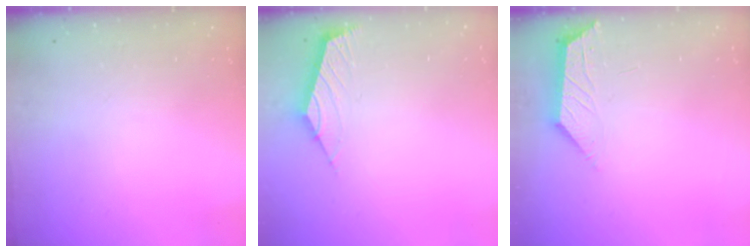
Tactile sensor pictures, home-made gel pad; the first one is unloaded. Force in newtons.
{"total": 2.5, "press": 2.5, "slide": 0.6}
{"total": 1.9, "press": 1.8, "slide": 0.5}